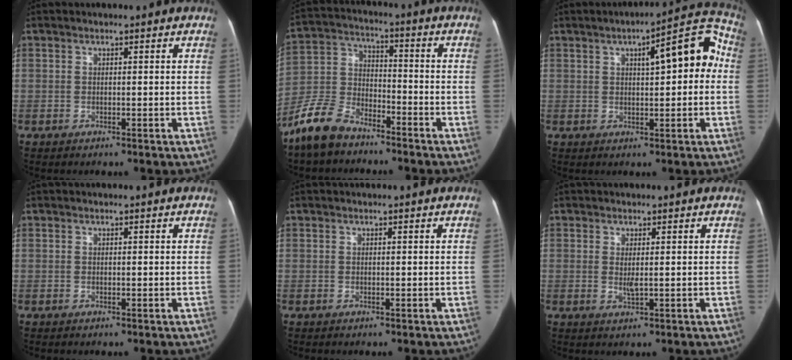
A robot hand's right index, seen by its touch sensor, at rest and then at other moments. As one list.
[{"total": 10.7, "force": [-8.4, 5.1, 4.2], "torque": [-0.108, 0.007, -0.167]}, {"total": 11.3, "force": [2.0, 3.3, 10.6], "torque": [-0.130, 0.045, 0.023]}, {"total": 0.0}, {"total": 0.0}, {"total": 2.0, "force": [0.0, 0.6, 1.8], "torque": [-0.036, -0.004, 0.003]}]